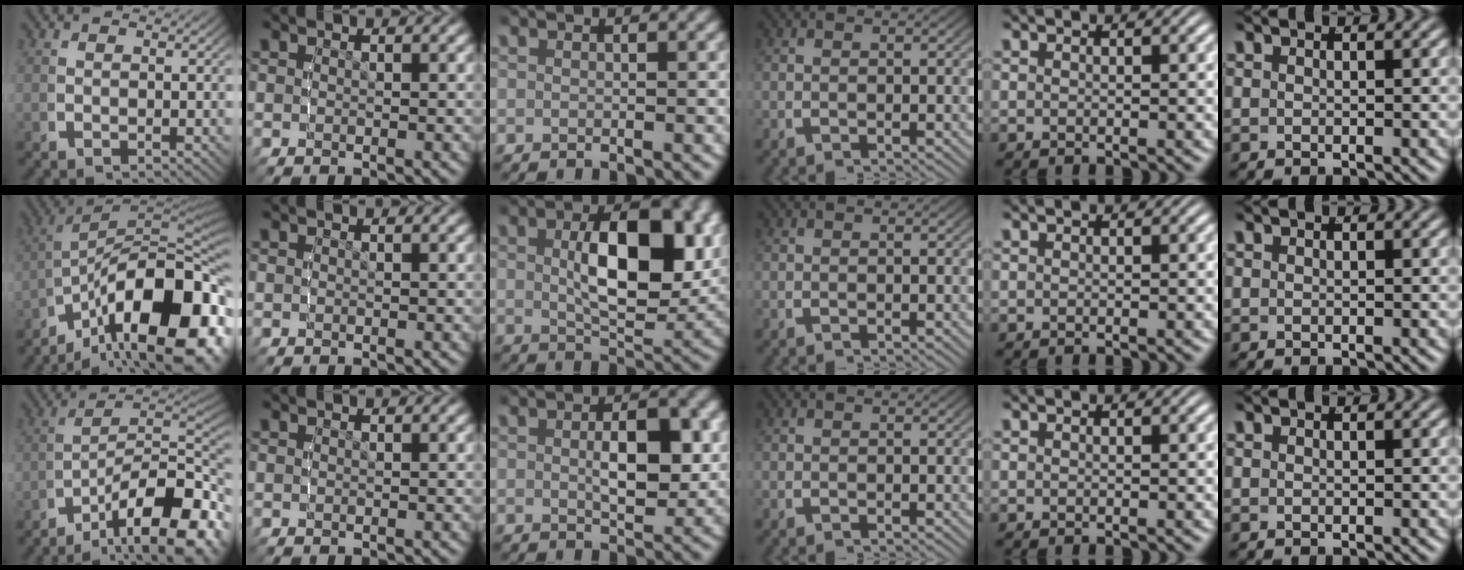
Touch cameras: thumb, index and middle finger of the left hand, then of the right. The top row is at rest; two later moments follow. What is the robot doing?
{"motion": "lift_and_place", "object": "glue stick"}